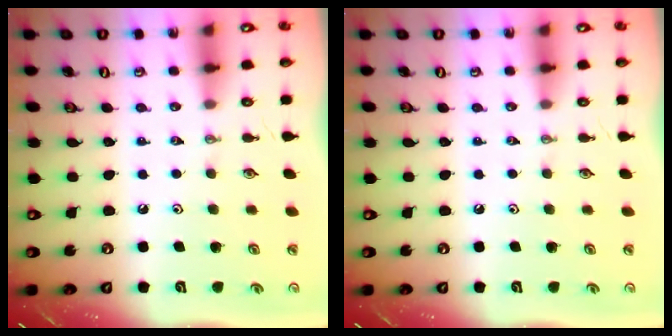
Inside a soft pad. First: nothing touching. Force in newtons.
{"total": 0.0}